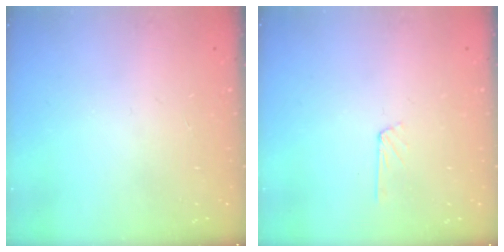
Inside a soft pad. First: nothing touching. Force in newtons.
{"total": 2.9, "press": 2.9, "slide": 0.3}